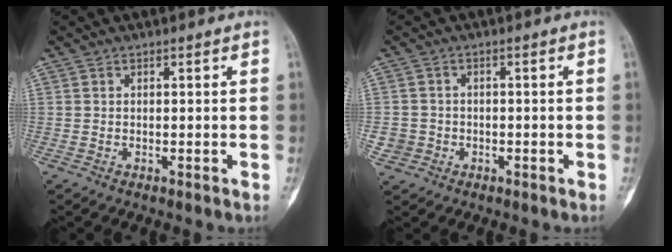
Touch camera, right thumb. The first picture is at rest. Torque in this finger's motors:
{"motor_torque": [1.07, -0.08, 0.51, -0.96, -0.03]}